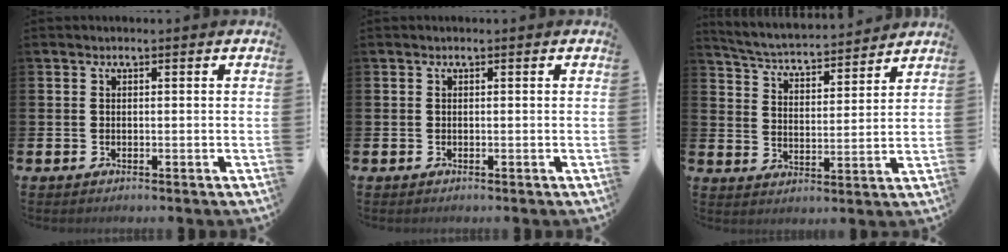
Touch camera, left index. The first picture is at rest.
{"total": 0.0}
{"total": 4.7, "force": [4.7, 0.5, 0.7], "torque": [-0.041, -0.040, 0.077]}